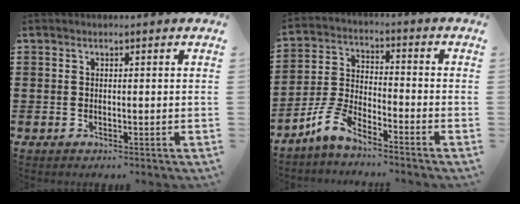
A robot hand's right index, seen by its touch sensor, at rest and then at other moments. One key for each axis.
{"total": 6.3, "fx": -5.3, "fy": 1.4, "fz": 3.1, "tx": -0.093, "ty": -0.007, "tz": -0.110}